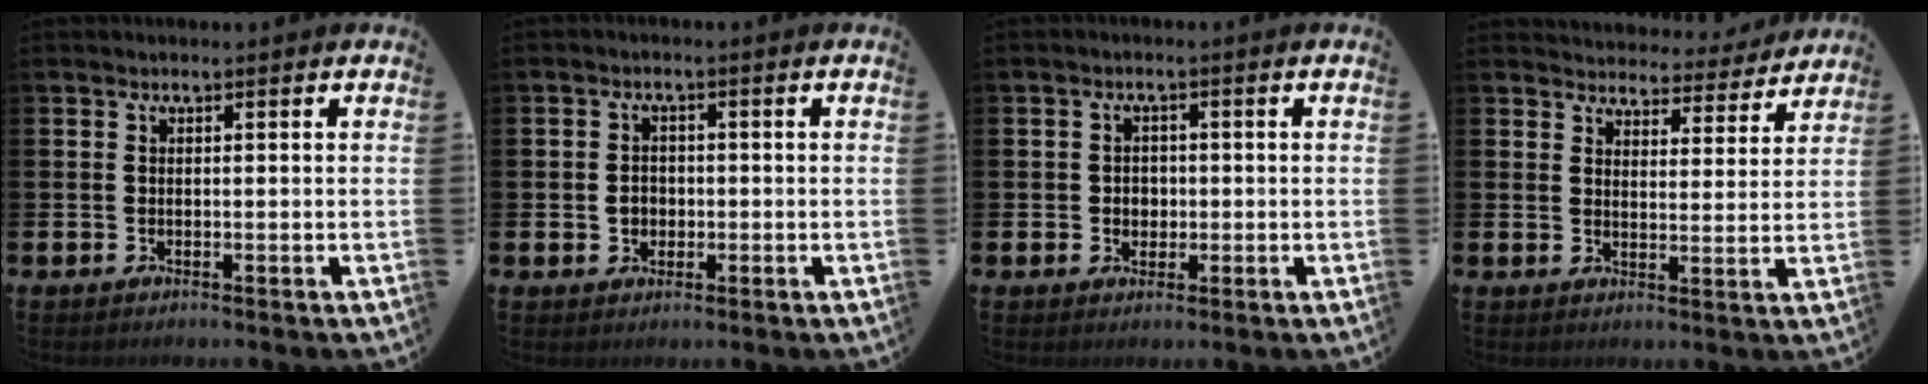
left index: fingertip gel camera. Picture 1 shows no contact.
{"total": 2.4, "force": [-0.3, 2.1, 1.1], "torque": [-0.005, 0.000, -0.014]}
{"total": 2.3, "force": [-0.1, 2.2, 0.8], "torque": [-0.002, 0.002, -0.011]}
{"total": 4.3, "force": [4.1, 1.1, 0.0], "torque": [-0.003, -0.038, 0.067]}